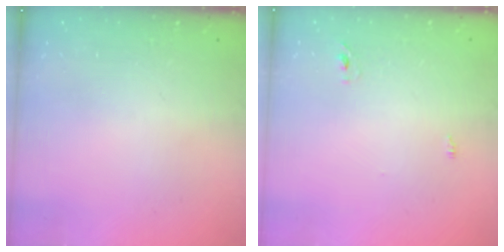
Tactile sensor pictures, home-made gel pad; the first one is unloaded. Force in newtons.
{"total": 2.4, "press": 2.2, "slide": 1.0}